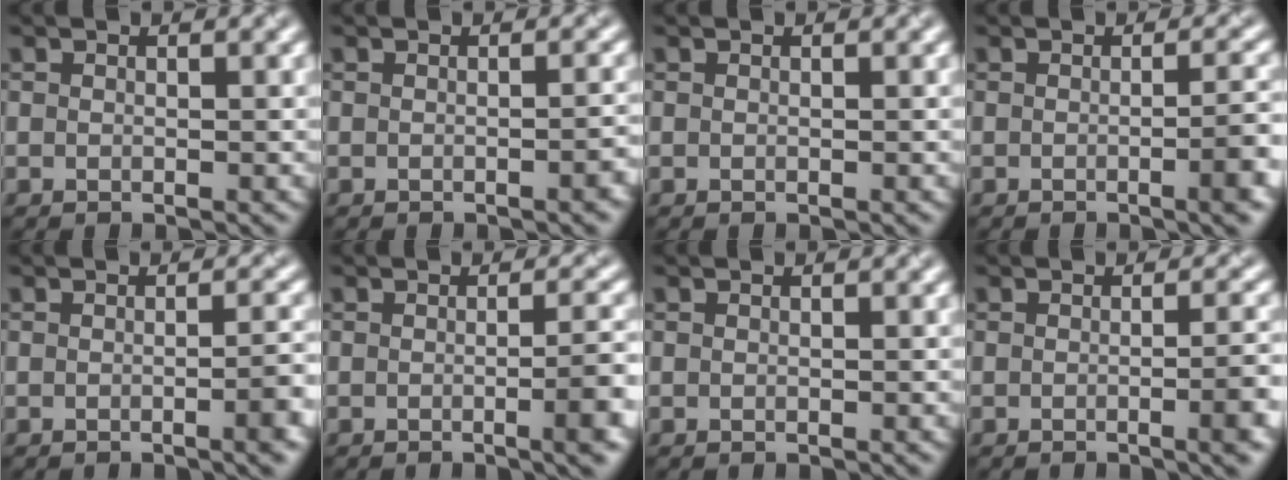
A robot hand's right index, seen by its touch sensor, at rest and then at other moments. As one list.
[{"total": 1.0, "force": [-0.7, 0.0, 0.7], "torque": [-0.013, 0.003, -0.008]}, {"total": 0.0}, {"total": 3.1, "force": [-1.1, 0.5, 2.8], "torque": [-0.036, 0.006, -0.019]}, {"total": 2.4, "force": [-1.1, 0.2, 2.2], "torque": [-0.027, 0.006, -0.016]}, {"total": 3.7, "force": [-1.1, 0.6, 3.4], "torque": [-0.045, 0.005, -0.018]}, {"total": 0.0}, {"total": 3.5, "force": [-1.2, 0.7, 3.2], "torque": [-0.040, 0.004, -0.018]}]